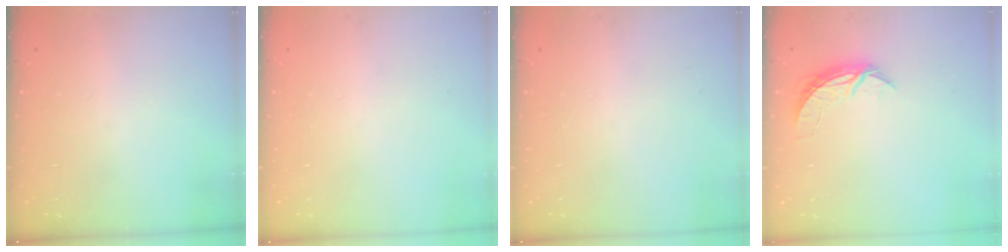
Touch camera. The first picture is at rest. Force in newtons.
{"total": 0.0}
{"total": 0.0}
{"total": 5.5, "press": 5.5, "slide": 0.3}